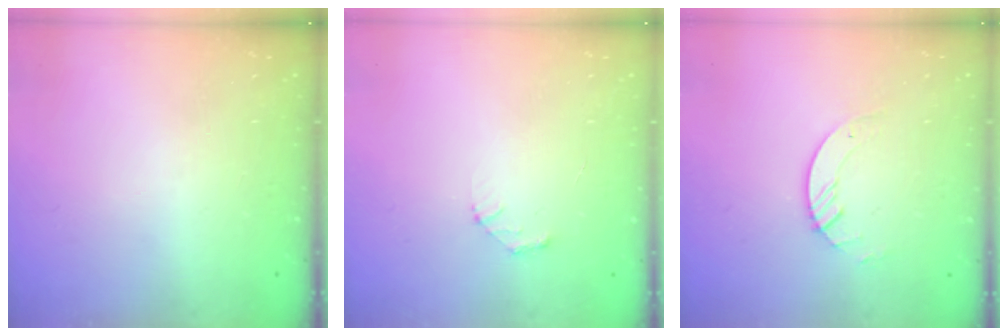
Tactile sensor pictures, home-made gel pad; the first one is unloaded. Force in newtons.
{"total": 2.1, "press": 2.1, "slide": 0.2}
{"total": 3.6, "press": 3.6, "slide": 0.4}